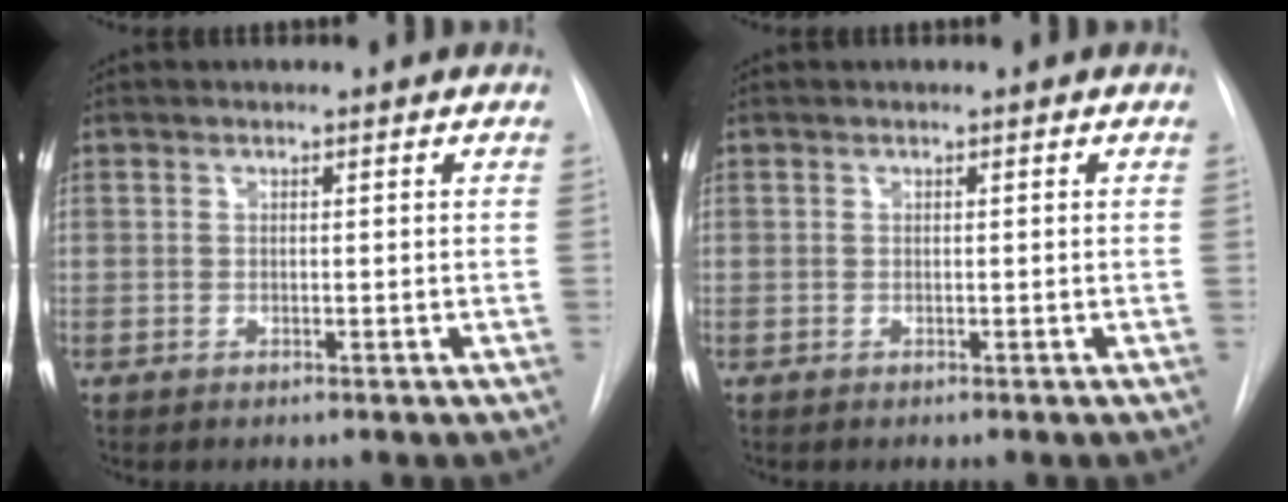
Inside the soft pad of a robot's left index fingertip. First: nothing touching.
{"total": 0.0}